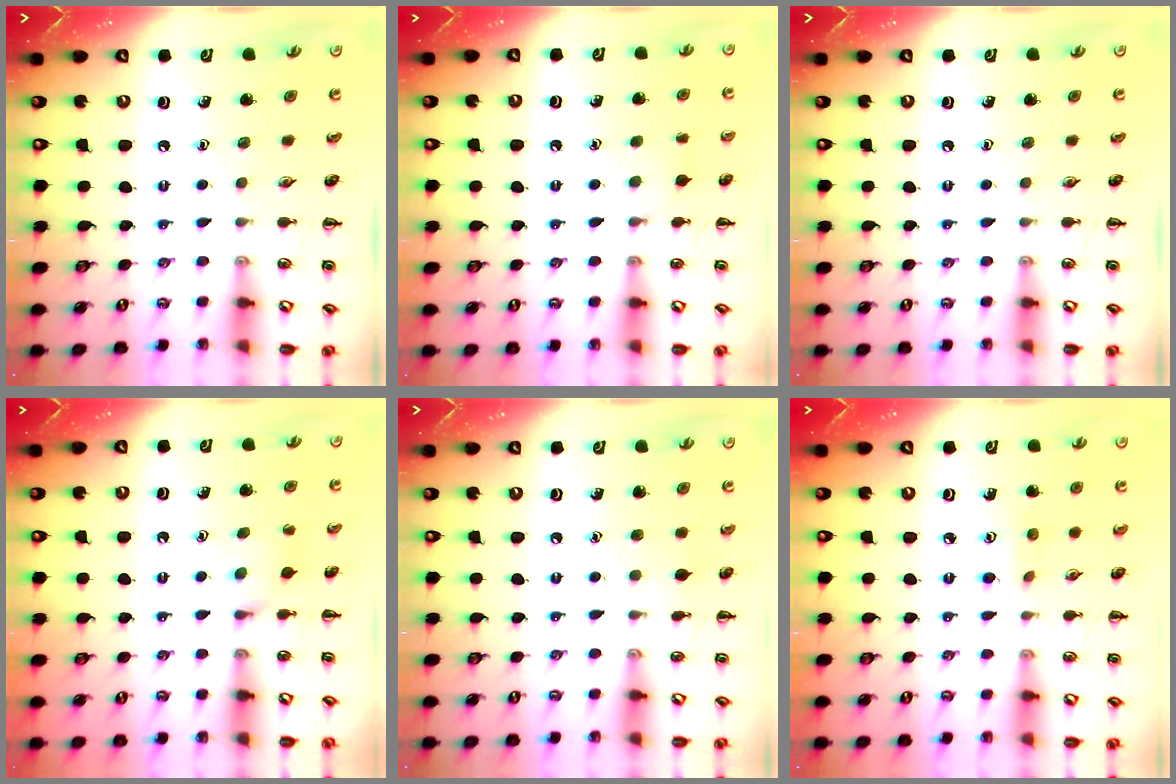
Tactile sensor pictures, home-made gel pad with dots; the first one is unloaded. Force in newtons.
{"total": 7.6, "press": 7.3, "slide": 2.1}
{"total": 0.0}
{"total": 6.0, "press": 5.6, "slide": 1.9}
{"total": 4.4, "press": 4.1, "slide": 1.7}
{"total": 4.3, "press": 4.1, "slide": 1.2}